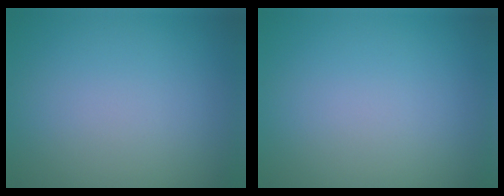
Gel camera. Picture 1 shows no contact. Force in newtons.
{"total": 0.0}